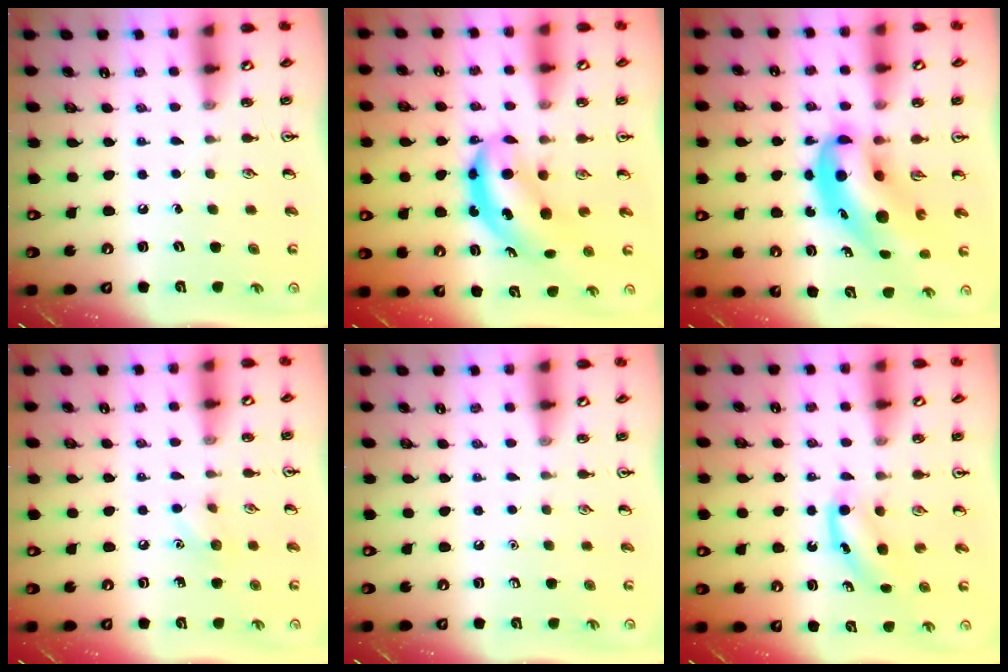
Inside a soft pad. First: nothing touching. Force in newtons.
{"total": 6.2, "press": 6.0, "slide": 1.4}
{"total": 9.2, "press": 8.8, "slide": 2.6}
{"total": 5.6, "press": 5.3, "slide": 1.8}
{"total": 0.0}
{"total": 3.9, "press": 3.8, "slide": 0.9}